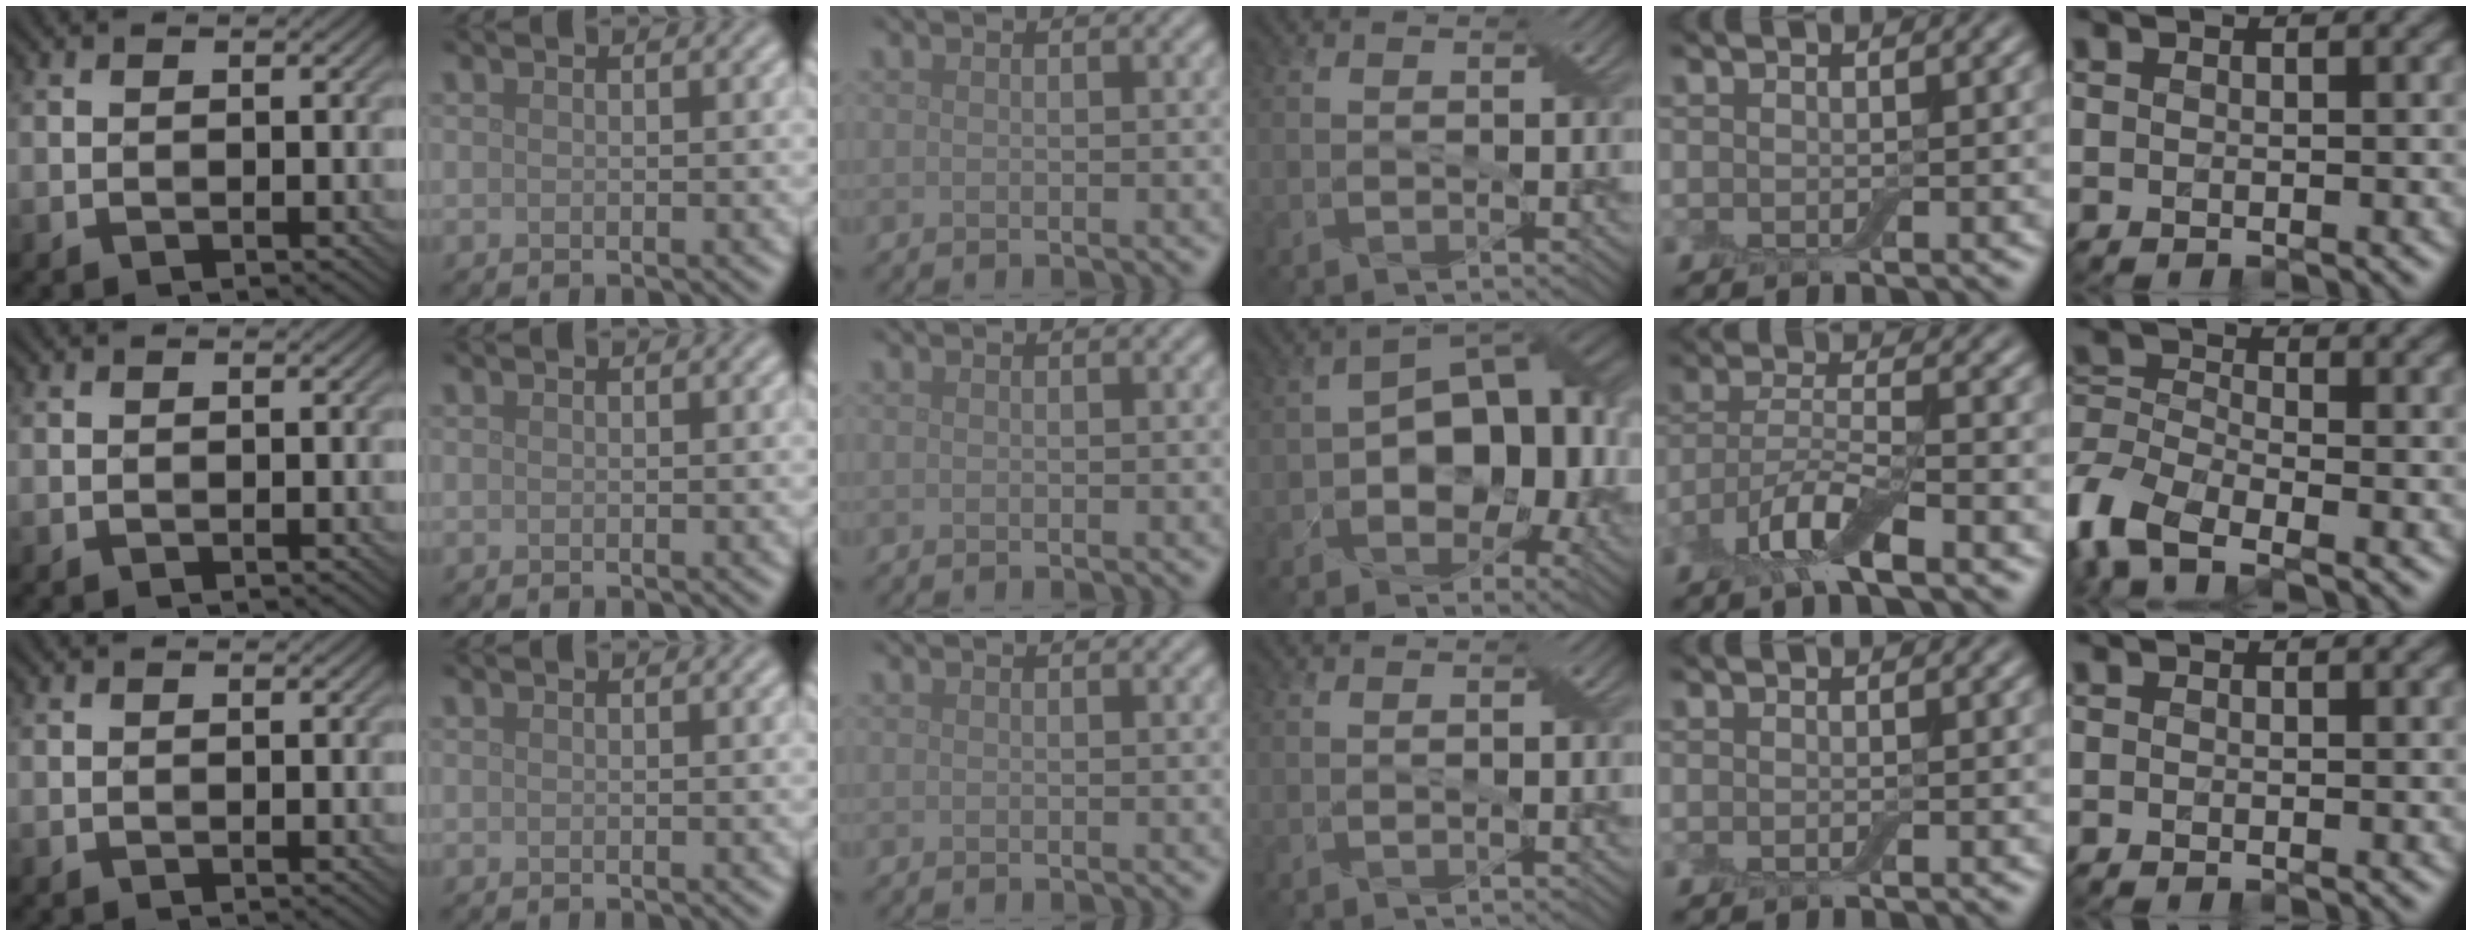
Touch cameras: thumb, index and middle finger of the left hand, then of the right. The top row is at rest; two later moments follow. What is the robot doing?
{"motion": "pour", "object": "bowl"}